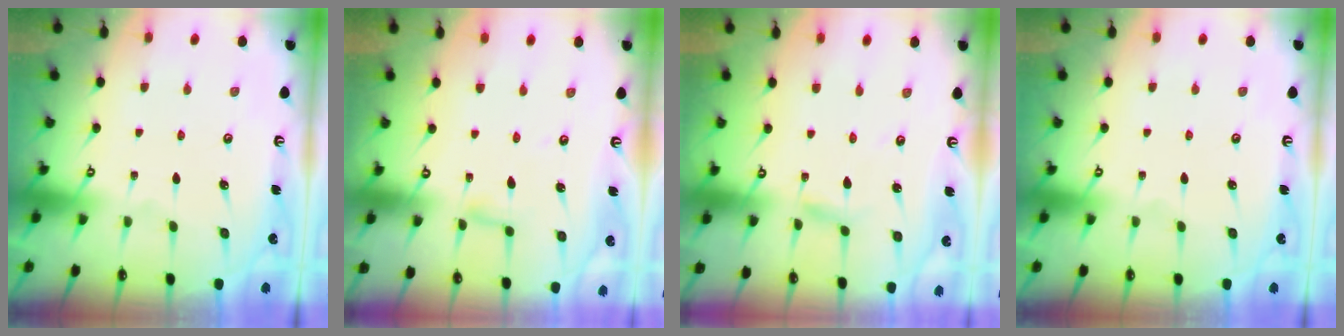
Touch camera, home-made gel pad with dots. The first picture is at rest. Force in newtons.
{"total": 2.4, "press": 2.4, "slide": 0.2}
{"total": 2.6, "press": 2.6, "slide": 0.3}
{"total": 0.0}